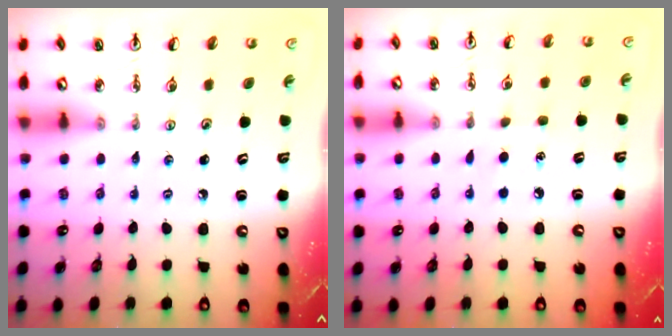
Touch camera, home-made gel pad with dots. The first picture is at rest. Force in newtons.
{"total": 4.7, "press": 4.7, "slide": 0.5}